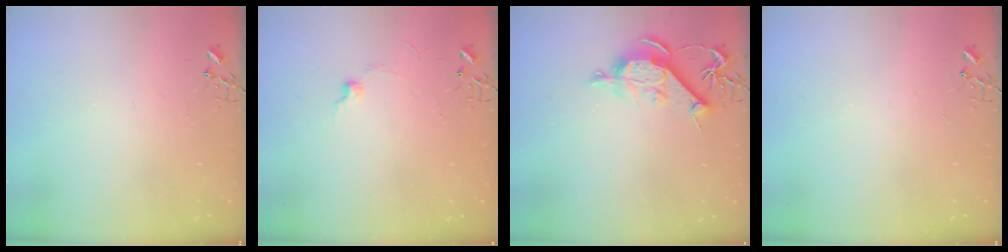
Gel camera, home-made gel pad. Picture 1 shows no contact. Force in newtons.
{"total": 5.3, "press": 5.2, "slide": 0.7}
{"total": 9.9, "press": 9.9, "slide": 0.6}
{"total": 0.0}